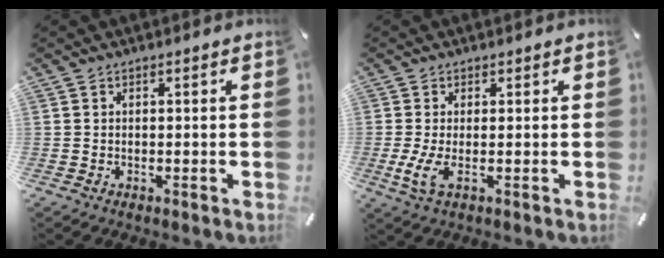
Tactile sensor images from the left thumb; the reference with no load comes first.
{"total": 4.6, "force": [-0.4, 1.6, 4.3], "torque": [-0.108, -0.017, -0.010]}